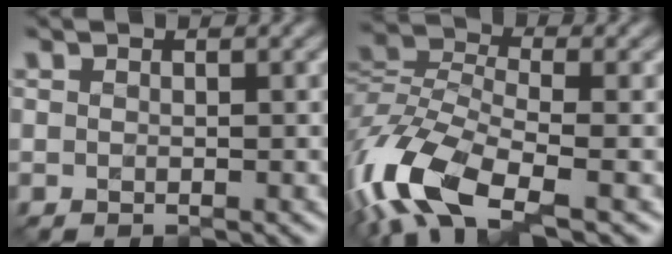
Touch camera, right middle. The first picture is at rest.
{"total": 10.7, "force": [-5.3, 4.6, 8.1], "torque": [-0.181, -0.010, -0.112]}